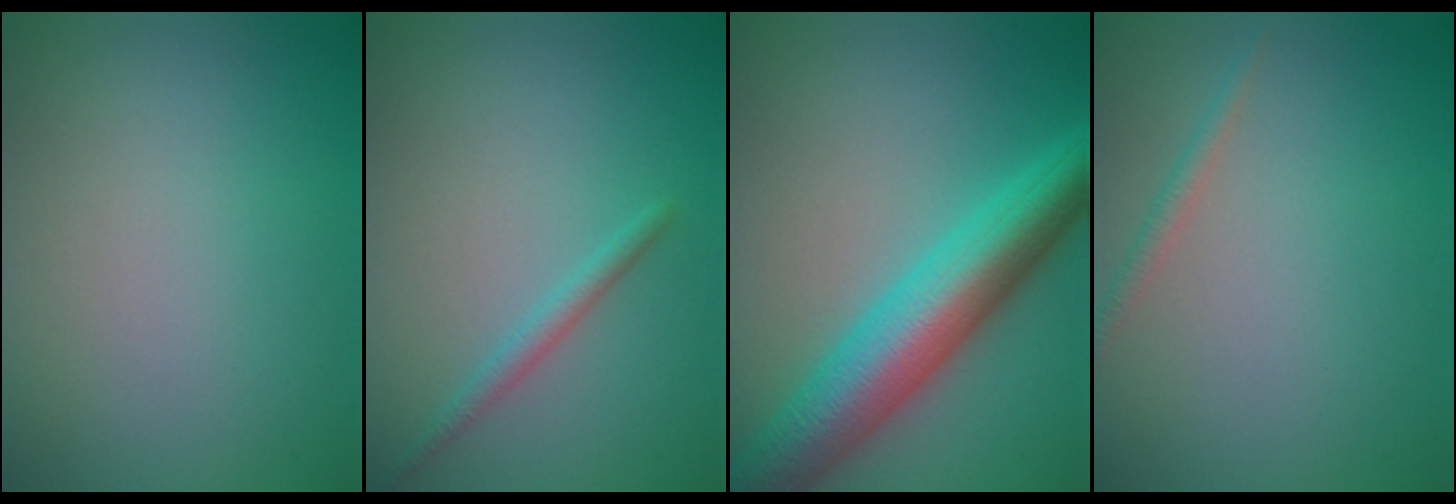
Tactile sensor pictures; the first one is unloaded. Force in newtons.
{"total": 1.4, "press": 1.4, "slide": 0.0}
{"total": 9.2, "press": 9.2, "slide": 0.2}
{"total": 1.1, "press": 1.1, "slide": 0.0}